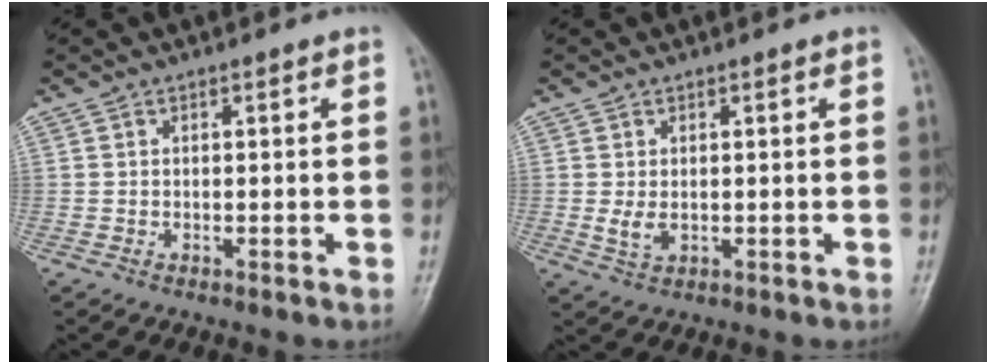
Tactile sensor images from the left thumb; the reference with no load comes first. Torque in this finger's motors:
{"motor_torque": [0.09, 0.14, 0.41, 0.15, 0.05]}